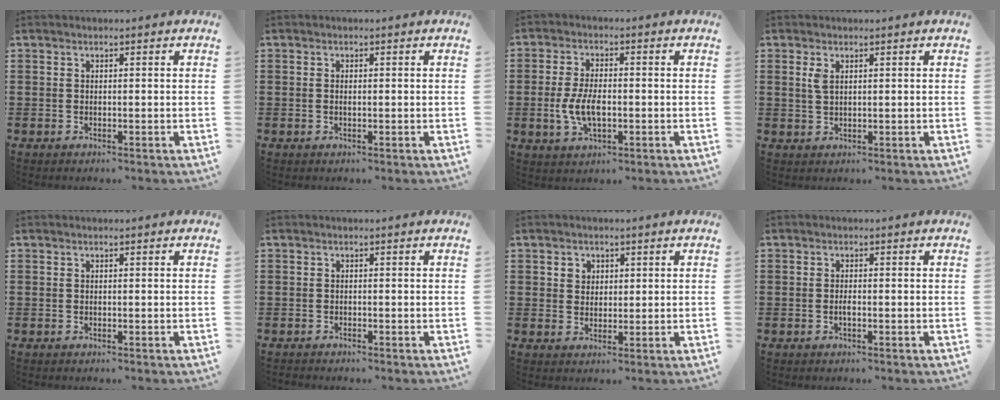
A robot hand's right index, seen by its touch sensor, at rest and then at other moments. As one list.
[{"total": 0.7, "force": [-0.1, 0.3, 0.6], "torque": [-0.014, -0.002, -0.001]}, {"total": 6.0, "force": [-1.0, 3.0, 5.1], "torque": [-0.119, -0.004, -0.024]}, {"total": 1.8, "force": [0.7, 0.6, 1.5], "torque": [-0.033, 0.003, 0.011]}, {"total": 0.0}, {"total": 0.7, "force": [-0.6, 0.3, 0.0], "torque": [0.001, 0.003, -0.014]}, {"total": 2.0, "force": [1.0, 1.7, 0.2], "torque": [-0.011, 0.010, 0.016]}, {"total": 1.0, "force": [-0.4, 0.2, 0.9], "torque": [-0.018, -0.004, -0.006]}]